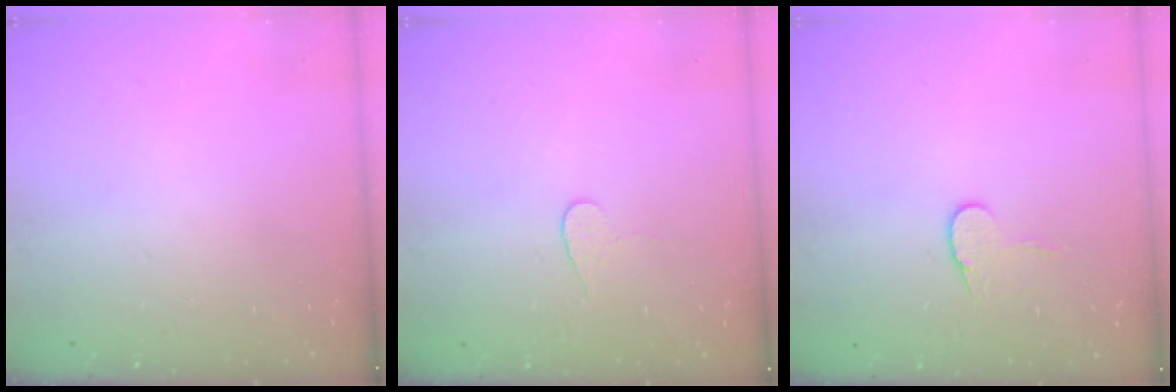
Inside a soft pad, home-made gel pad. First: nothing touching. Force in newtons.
{"total": 3.8, "press": 3.8, "slide": 0.4}
{"total": 7.3, "press": 7.3, "slide": 0.4}